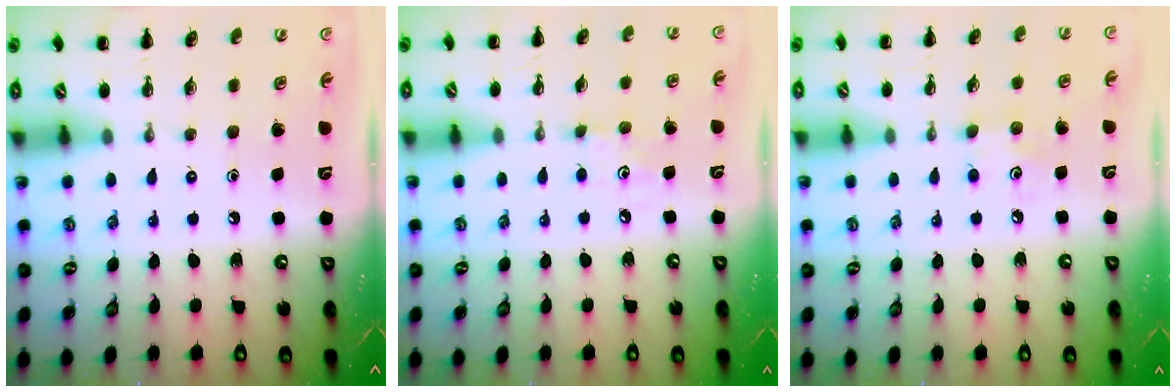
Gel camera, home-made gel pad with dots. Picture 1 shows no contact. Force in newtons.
{"total": 3.5, "press": 3.3, "slide": 1.2}
{"total": 5.0, "press": 4.8, "slide": 1.4}